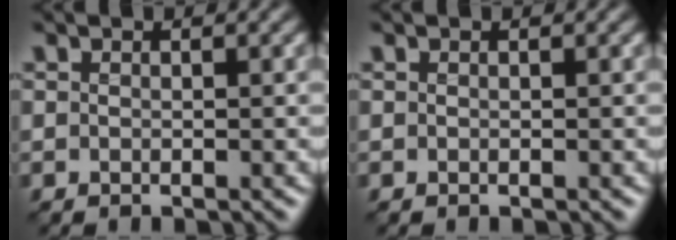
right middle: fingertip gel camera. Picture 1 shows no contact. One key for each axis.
{"total": 0.0}